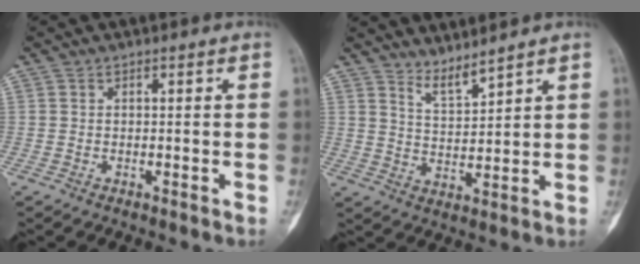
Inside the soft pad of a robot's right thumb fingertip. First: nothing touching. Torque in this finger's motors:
{"motor_torque": [-0.38, 0.31, 0.51, 0.11, -0.11]}